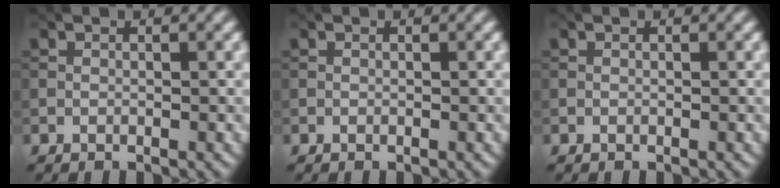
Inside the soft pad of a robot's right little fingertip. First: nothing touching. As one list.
[{"total": 0.0}, {"total": 0.0}]